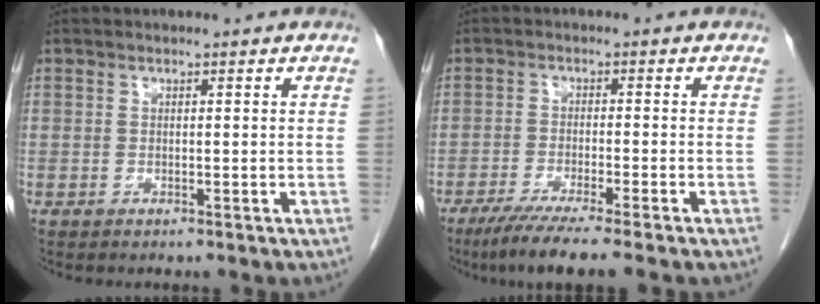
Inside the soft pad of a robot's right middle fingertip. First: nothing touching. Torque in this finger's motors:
{"motor_torque": [0.57, -0.40, 0.12, 0.08]}